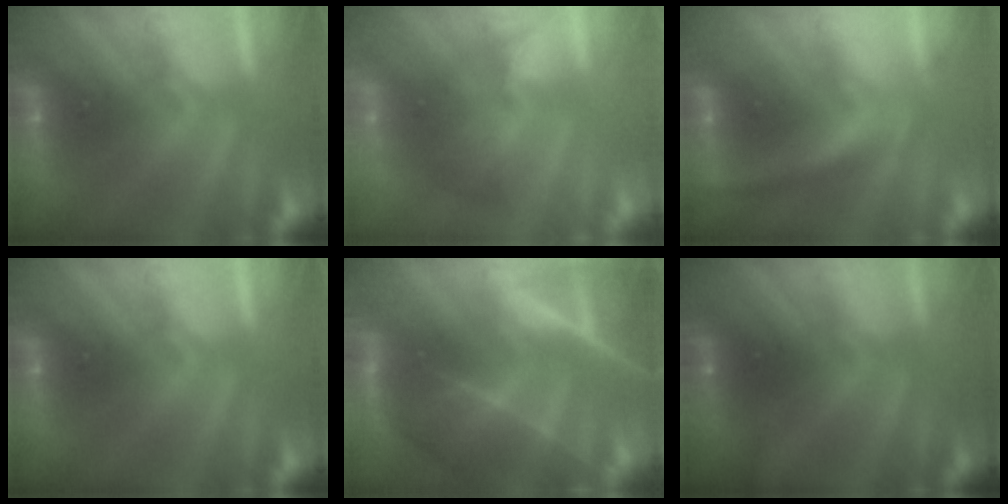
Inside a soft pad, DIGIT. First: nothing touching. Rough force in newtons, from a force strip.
{"total": 2.1}
{"total": 3.3}
{"total": 0.0}
{"total": 6.9}
{"total": 2.1}